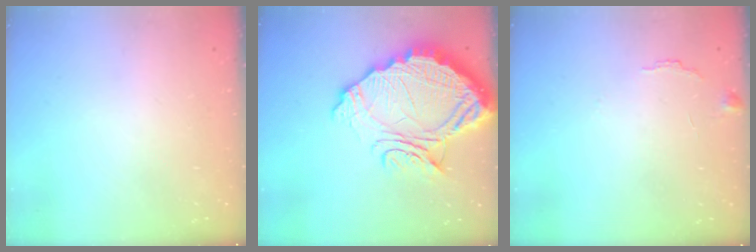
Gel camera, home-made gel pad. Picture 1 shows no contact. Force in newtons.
{"total": 20.2, "press": 20.1, "slide": 1.8}
{"total": 7.0, "press": 7.0, "slide": 0.6}